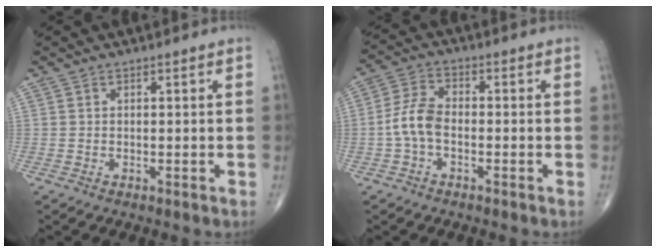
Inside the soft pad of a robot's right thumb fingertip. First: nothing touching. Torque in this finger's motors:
{"motor_torque": [0.94, 1.25, 0.81, -0.20, 0.03]}